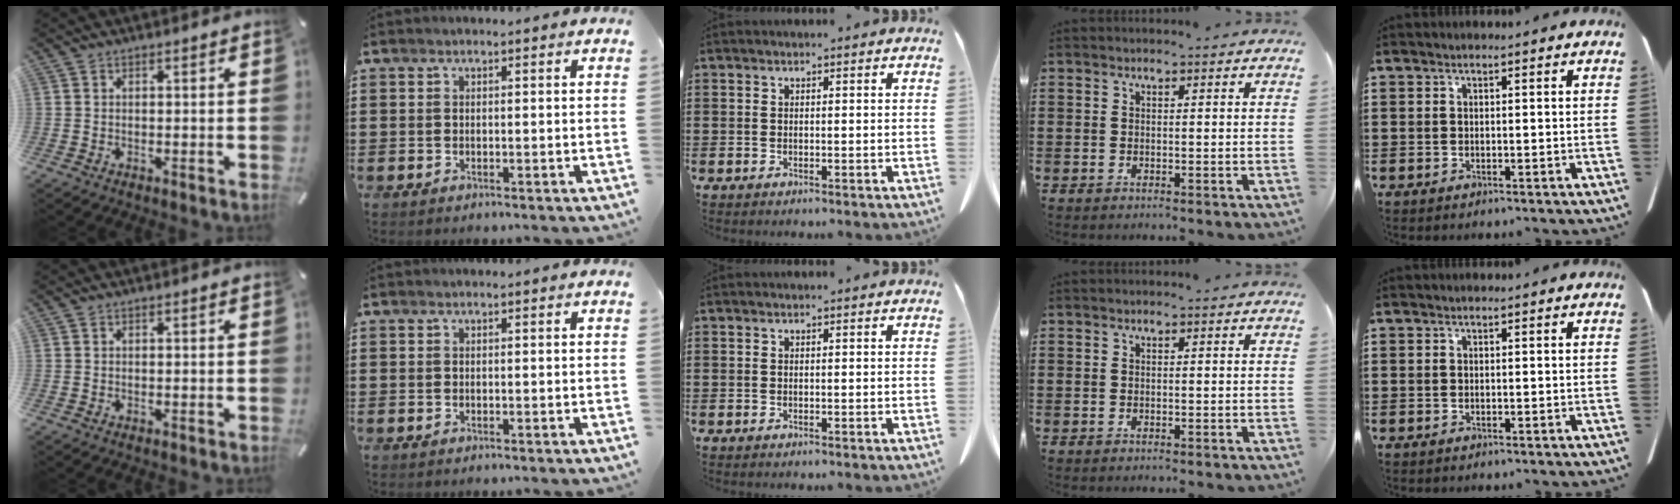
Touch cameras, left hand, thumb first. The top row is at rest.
{}